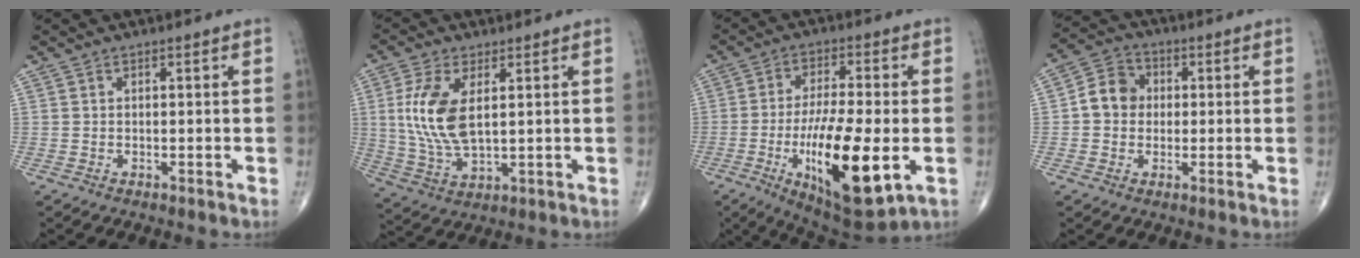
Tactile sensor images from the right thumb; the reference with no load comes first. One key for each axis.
{"total": 11.8, "fx": 2.3, "fy": 5.7, "fz": 10.1, "tx": -0.218, "ty": -0.010, "tz": 0.054}
{"total": 18.9, "fx": -4.8, "fy": 5.8, "fz": 17.3, "tx": -0.297, "ty": -0.008, "tz": -0.068}
{"total": 7.2, "fx": 0.2, "fy": 6.3, "fz": 3.5, "tx": -0.043, "ty": 0.019, "tz": -0.009}